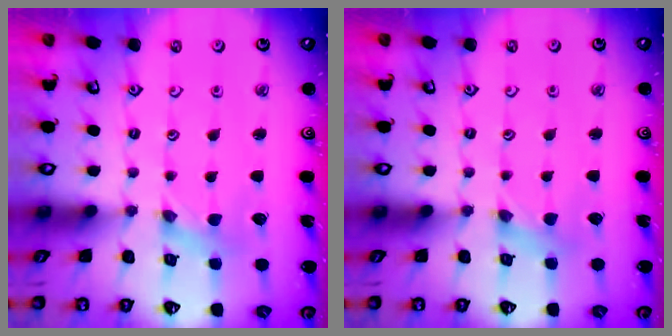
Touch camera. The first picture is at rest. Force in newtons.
{"total": 2.9, "press": 2.9, "slide": 0.6}